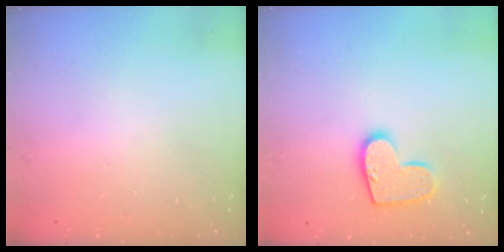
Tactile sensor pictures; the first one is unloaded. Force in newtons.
{"total": 12.0, "press": 11.9, "slide": 0.7}